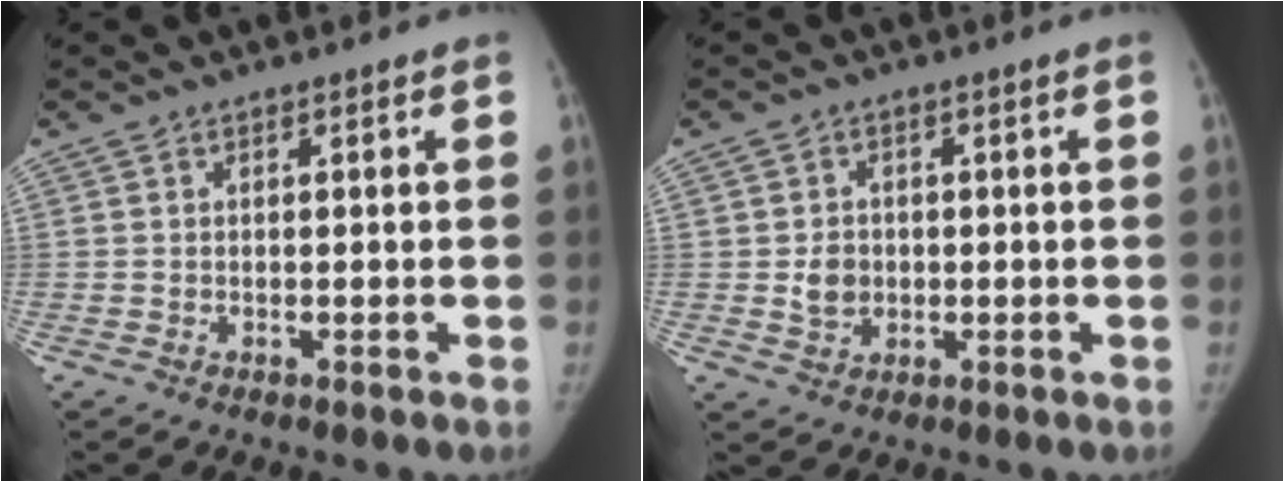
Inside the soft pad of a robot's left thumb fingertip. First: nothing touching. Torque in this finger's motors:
{"motor_torque": [-0.01, 0.03, 0.20, -0.13, 0.03]}